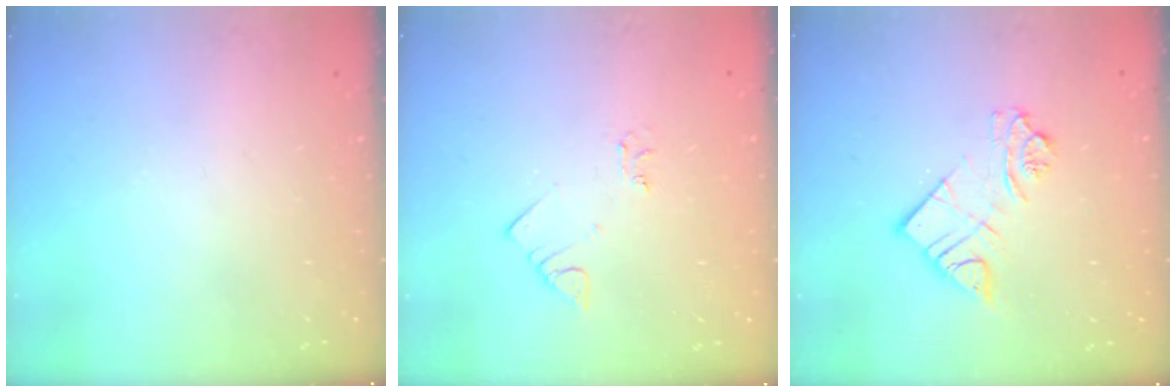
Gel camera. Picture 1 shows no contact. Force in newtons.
{"total": 3.6, "press": 3.6, "slide": 0.3}
{"total": 11.1, "press": 11.0, "slide": 1.3}